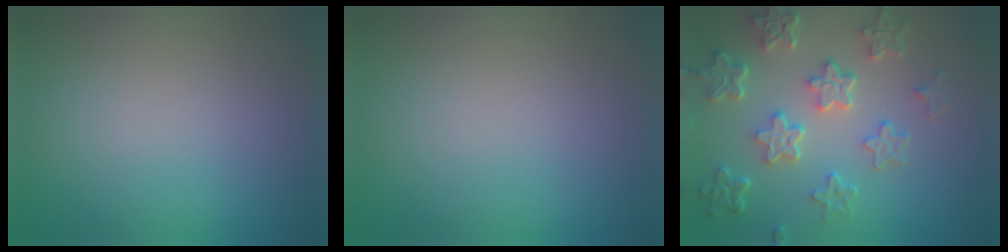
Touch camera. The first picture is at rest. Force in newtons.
{"total": 0.0}
{"total": 6.4, "press": 4.8, "slide": 4.2}